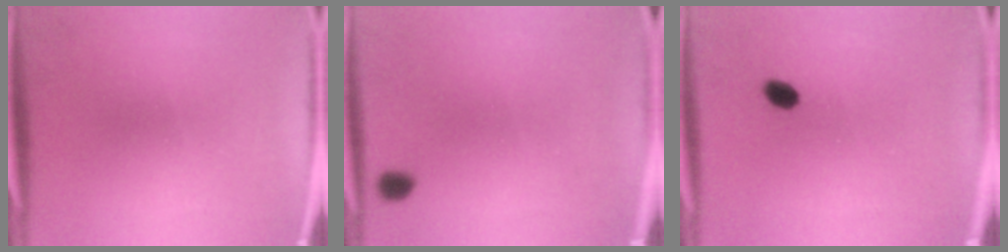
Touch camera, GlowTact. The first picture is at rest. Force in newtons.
{"total": 1.3}
{"total": 2.4}